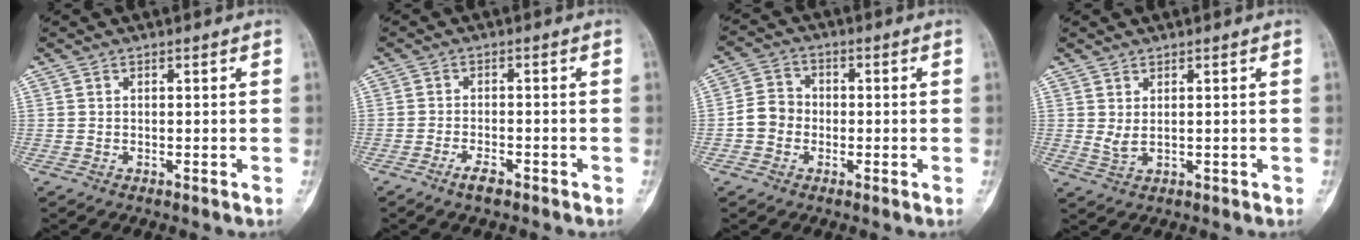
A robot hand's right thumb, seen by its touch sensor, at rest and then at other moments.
{"total": 3.3, "force": [-2.3, 1.3, 1.9], "torque": [-0.036, 0.010, -0.043]}
{"total": 5.7, "force": [-1.3, 4.9, 2.5], "torque": [-0.025, 0.019, -0.037]}
{"total": 2.4, "force": [0.3, 1.4, 1.9], "torque": [-0.031, -0.004, 0.012]}